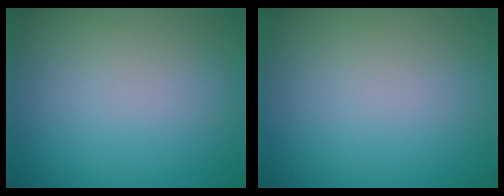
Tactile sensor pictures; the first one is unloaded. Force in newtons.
{"total": 0.0}